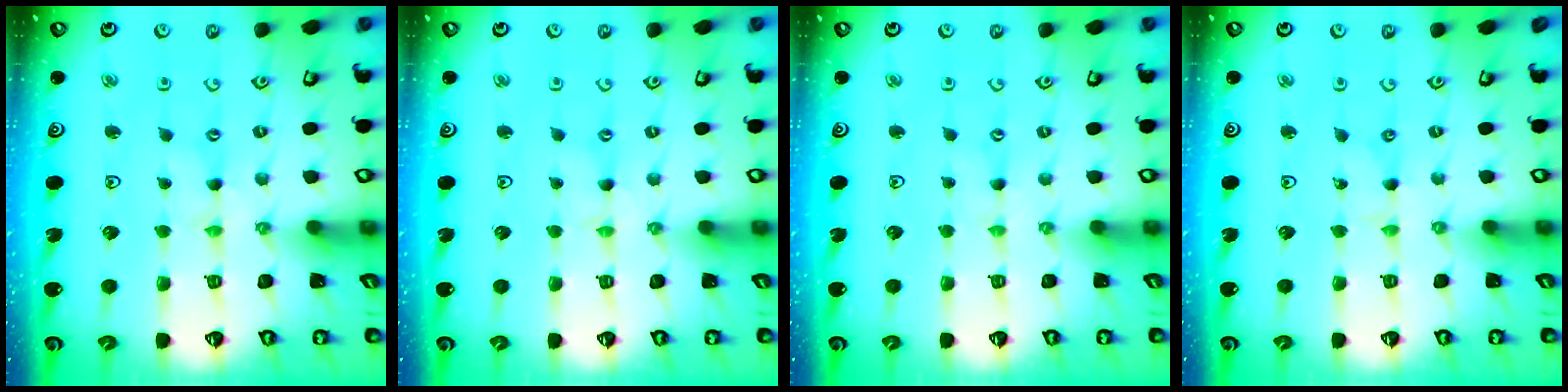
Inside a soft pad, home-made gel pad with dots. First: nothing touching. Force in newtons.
{"total": 0.6, "press": 0.6, "slide": 0.1}
{"total": 0.0}
{"total": 0.0}